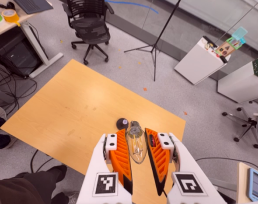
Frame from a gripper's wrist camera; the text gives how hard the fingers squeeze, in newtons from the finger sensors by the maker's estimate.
{"total": 14.7, "left": 15.8, "right": 13.6}